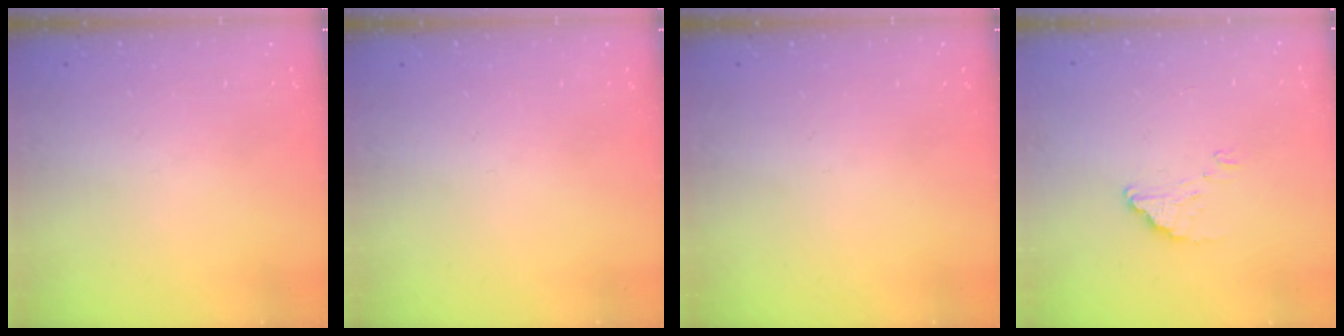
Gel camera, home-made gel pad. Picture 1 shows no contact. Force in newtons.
{"total": 0.0}
{"total": 0.0}
{"total": 1.9, "press": 1.9, "slide": 0.0}